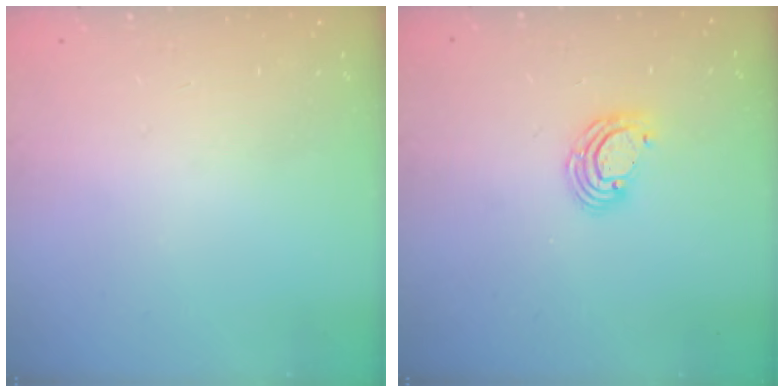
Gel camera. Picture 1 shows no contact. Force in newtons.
{"total": 6.5, "press": 6.5, "slide": 0.6}